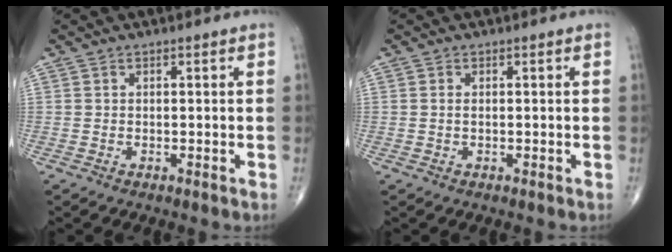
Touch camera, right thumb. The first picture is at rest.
{"total": 0.6, "force": [0.0, 0.2, 0.5], "torque": [-0.012, -0.001, 0.001]}